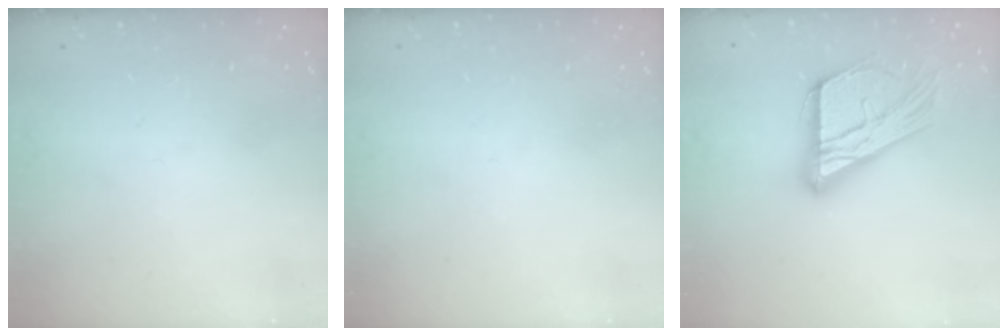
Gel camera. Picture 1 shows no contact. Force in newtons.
{"total": 0.0}
{"total": 20.4, "press": 20.4, "slide": 1.8}